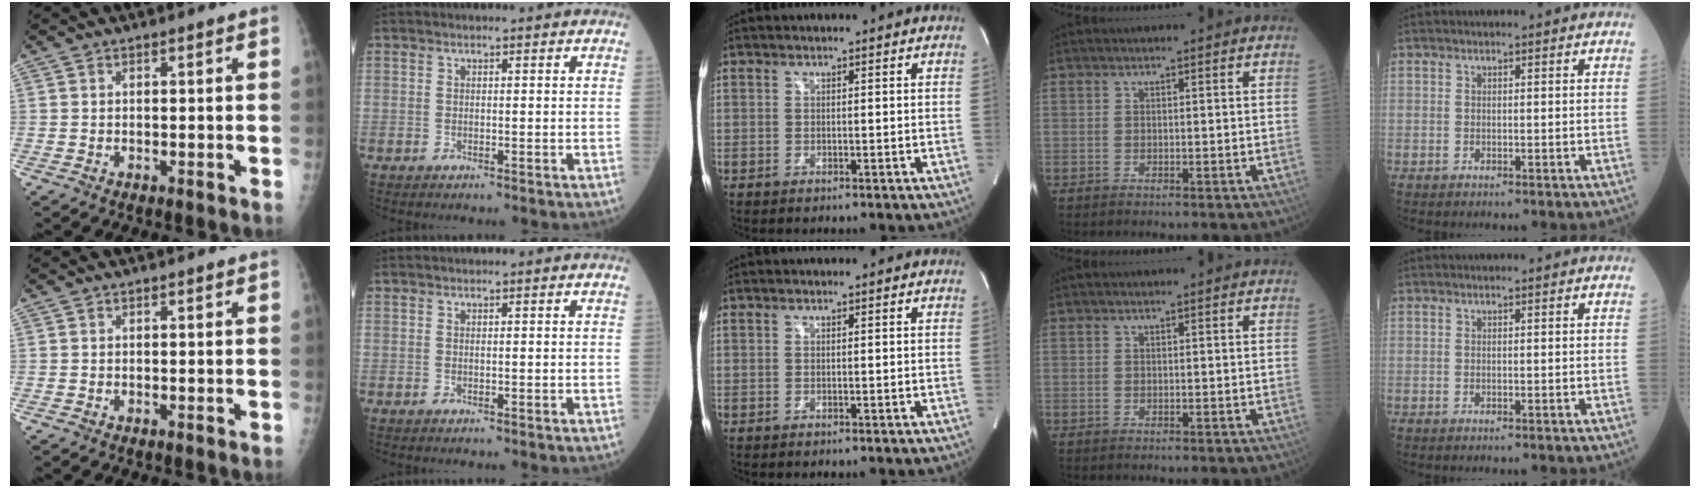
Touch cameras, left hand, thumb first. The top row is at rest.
{}